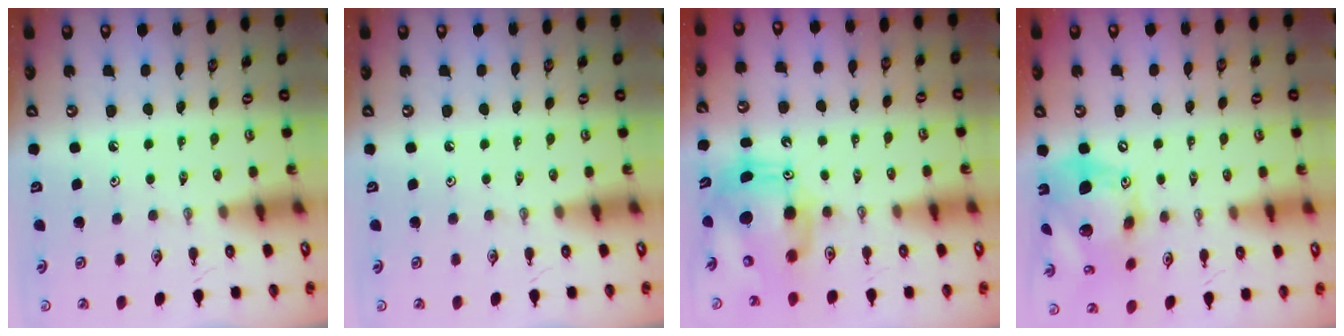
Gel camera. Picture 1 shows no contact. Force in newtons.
{"total": 0.0}
{"total": 10.3, "press": 10.1, "slide": 2.0}
{"total": 18.8, "press": 18.5, "slide": 3.3}